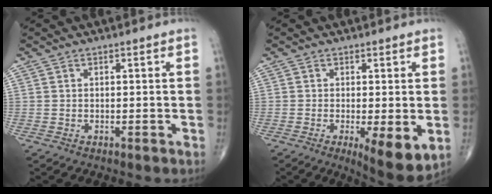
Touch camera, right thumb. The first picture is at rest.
{"total": 7.8, "force": [-1.8, 2.2, 7.3], "torque": [-0.108, -0.024, -0.025]}